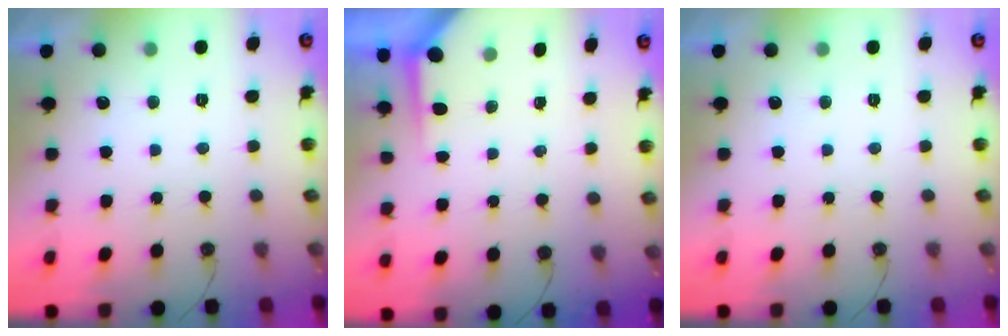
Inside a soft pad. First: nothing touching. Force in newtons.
{"total": 3.7, "press": 3.7, "slide": 0.3}
{"total": 0.0}